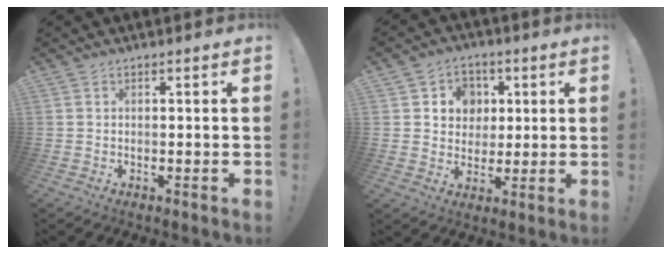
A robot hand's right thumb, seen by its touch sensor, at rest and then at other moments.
{"total": 7.9, "force": [1.7, 7.5, 1.6], "torque": [-0.021, -0.013, 0.037]}